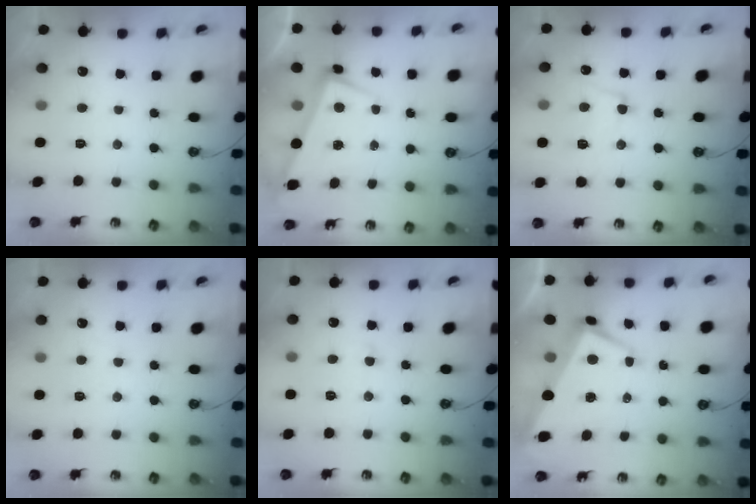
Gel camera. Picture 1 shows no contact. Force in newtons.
{"total": 3.3, "press": 3.2, "slide": 1.0}
{"total": 3.6, "press": 3.4, "slide": 1.2}
{"total": 0.7, "press": 0.7, "slide": 0.2}
{"total": 2.8, "press": 2.8, "slide": 0.5}
{"total": 1.8, "press": 1.2, "slide": 1.3}